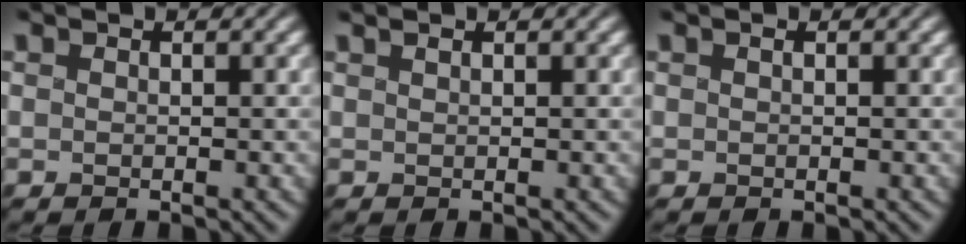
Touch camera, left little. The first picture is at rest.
{"total": 1.0, "force": [0.7, 0.4, 0.7], "torque": [0.000, 0.000, 0.002]}
{"total": 0.7, "force": [0.3, 0.4, 0.6], "torque": [-0.004, -0.003, -0.004]}